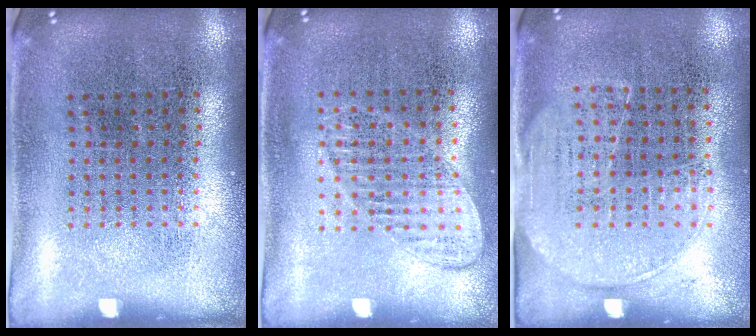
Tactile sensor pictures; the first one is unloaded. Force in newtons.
{"total": 1.0, "press": 1.0, "slide": 0.2}
{"total": 1.5, "press": 1.2, "slide": 0.9}